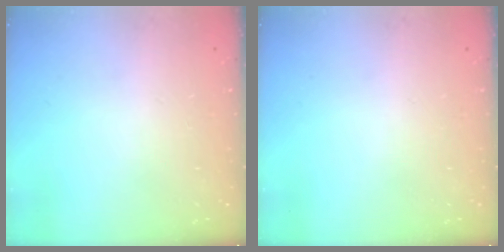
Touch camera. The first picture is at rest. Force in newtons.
{"total": 0.0}